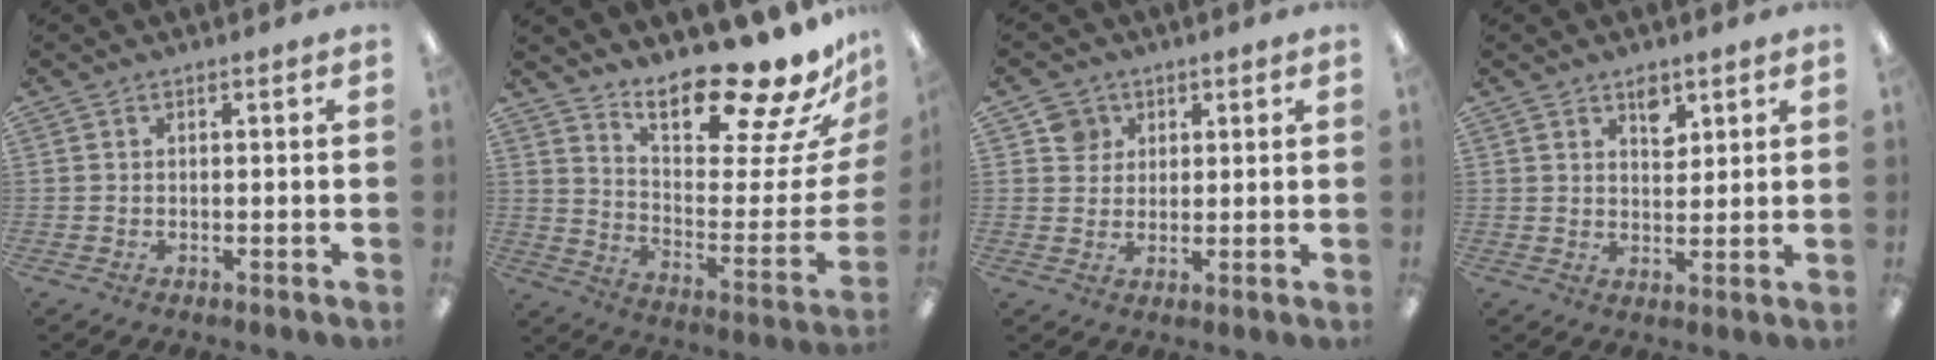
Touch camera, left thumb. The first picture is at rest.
{"total": 20.1, "force": [17.5, 4.1, 8.9], "torque": [-0.120, -0.151, 0.287]}
{"total": 4.8, "force": [2.3, 4.1, 0.6], "torque": [-0.004, 0.000, 0.040]}
{"total": 4.4, "force": [3.0, 2.4, 2.1], "torque": [-0.007, -0.017, 0.047]}